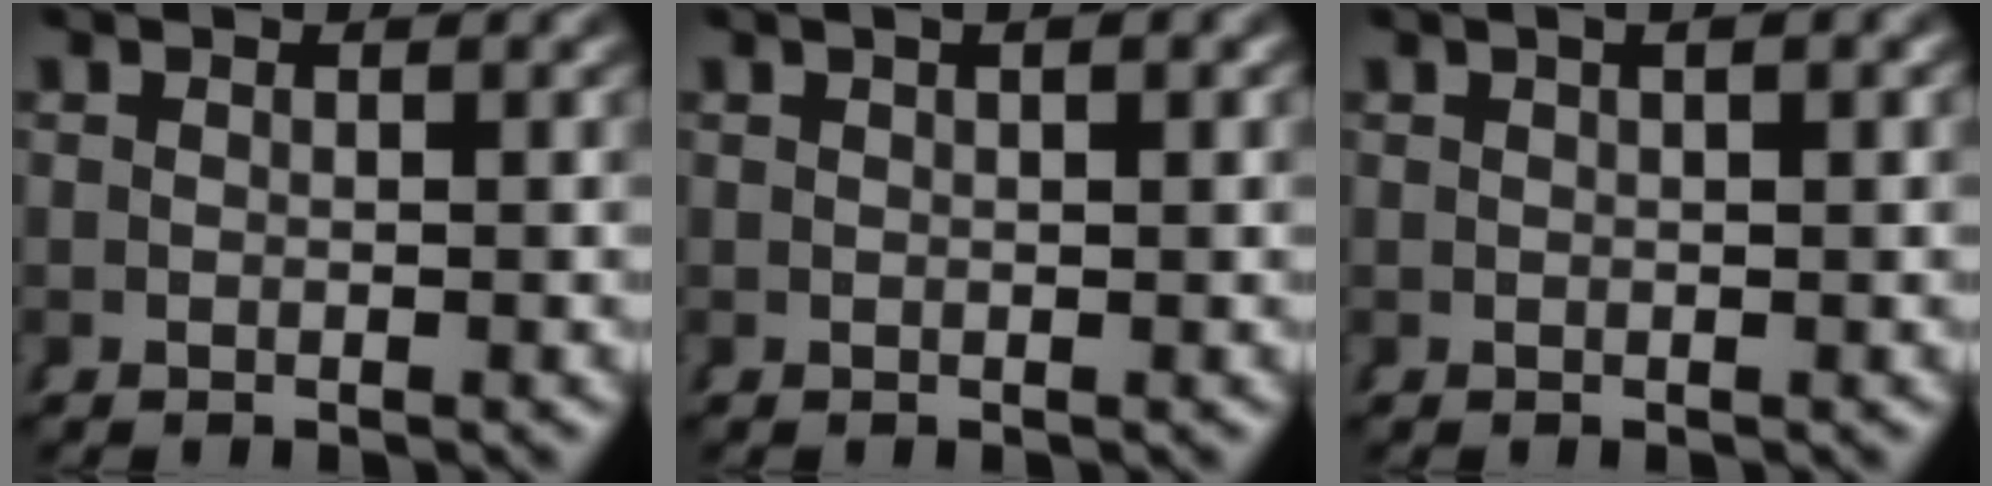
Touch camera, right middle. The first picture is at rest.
{"total": 1.4, "force": [0.7, 0.2, 1.2], "torque": [-0.012, 0.014, 0.005]}
{"total": 1.6, "force": [0.6, 0.2, 1.4], "torque": [-0.014, 0.014, 0.005]}